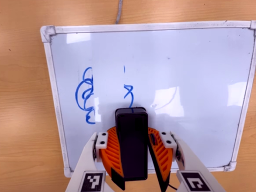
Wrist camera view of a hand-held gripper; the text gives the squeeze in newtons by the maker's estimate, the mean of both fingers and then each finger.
{"total": 9.8, "left": 10.3, "right": 9.3}